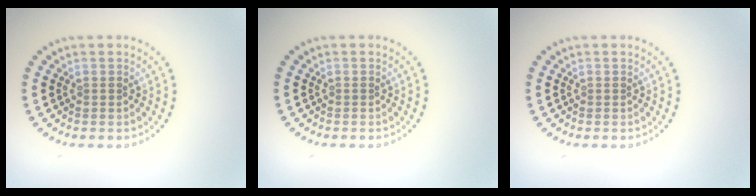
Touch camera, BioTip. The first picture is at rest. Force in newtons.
{"total": 0.0}
{"total": 0.0}